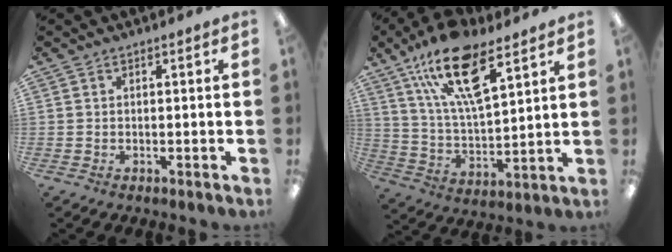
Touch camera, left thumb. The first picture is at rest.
{"total": 19.5, "force": [11.7, 7.5, 13.8], "torque": [-0.249, -0.043, 0.201]}